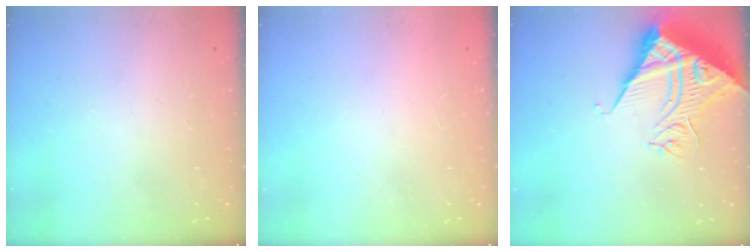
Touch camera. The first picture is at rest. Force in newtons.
{"total": 1.6, "press": 1.6, "slide": 0.1}
{"total": 12.0, "press": 11.9, "slide": 0.7}